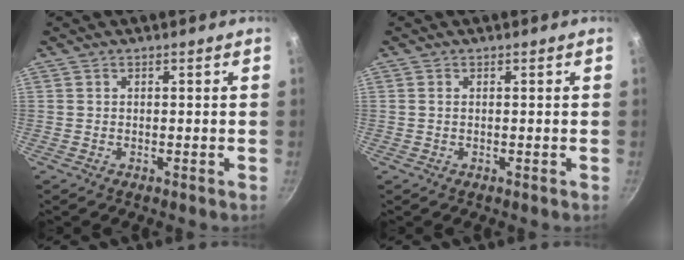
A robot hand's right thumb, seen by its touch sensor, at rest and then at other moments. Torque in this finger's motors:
{"motor_torque": [-0.35, -0.05, -0.31, 0.15, -0.03]}